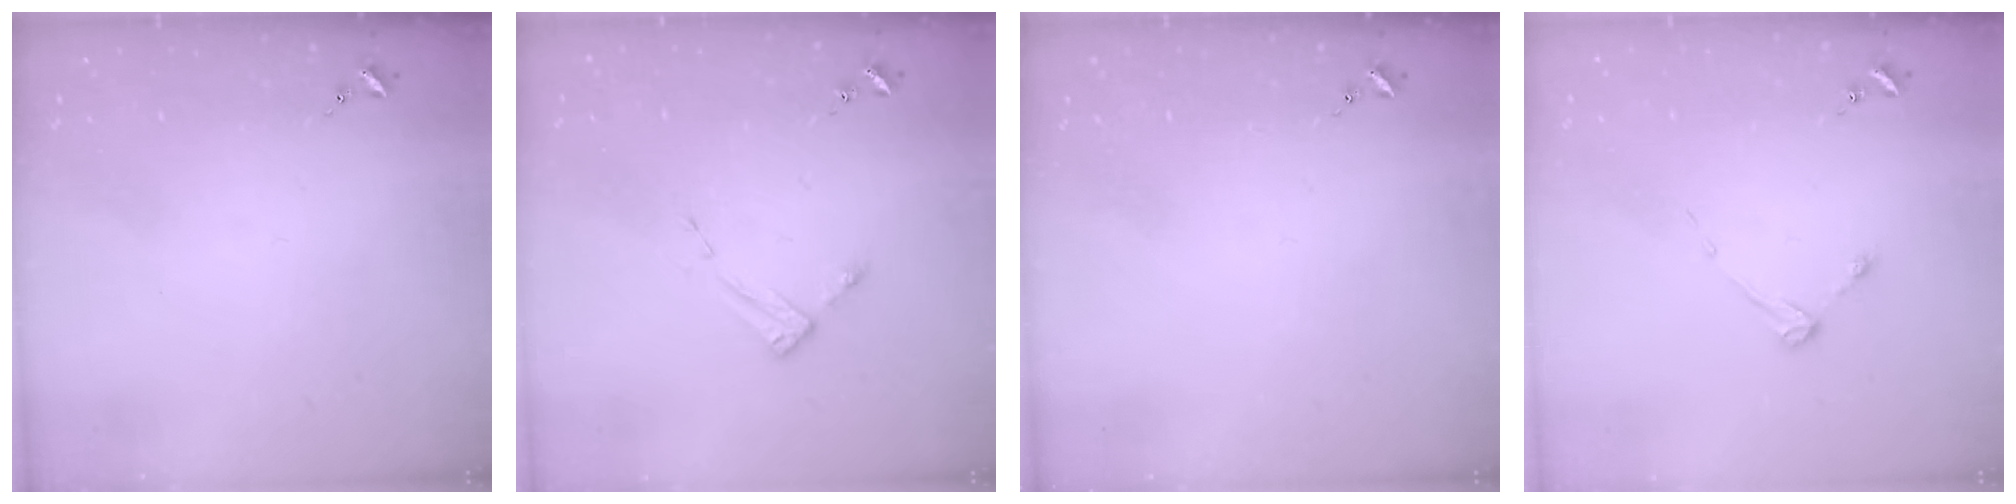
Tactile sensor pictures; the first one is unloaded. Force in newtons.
{"total": 2.7, "press": 2.7, "slide": 0.4}
{"total": 0.0}
{"total": 3.1, "press": 3.1, "slide": 0.4}